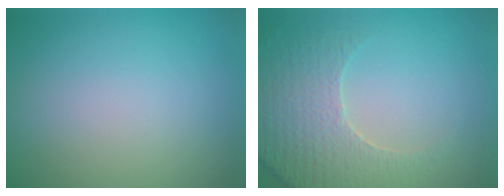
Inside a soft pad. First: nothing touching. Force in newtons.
{"total": 4.6, "press": 4.2, "slide": 2.1}